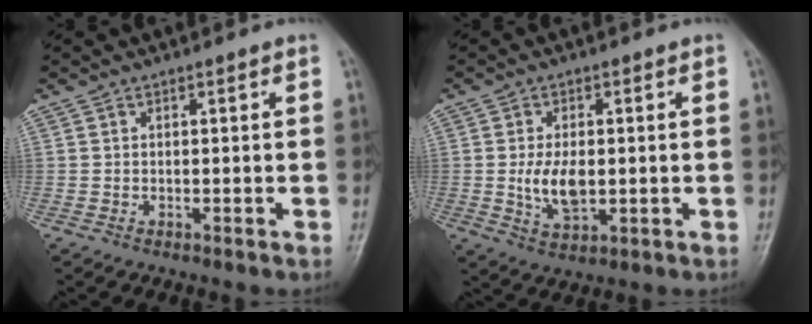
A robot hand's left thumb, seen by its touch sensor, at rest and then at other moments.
{"total": 6.6, "force": [-0.2, 3.7, 5.5], "torque": [-0.099, -0.010, 0.001]}